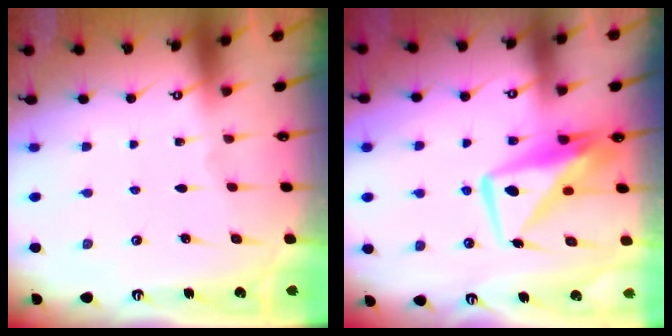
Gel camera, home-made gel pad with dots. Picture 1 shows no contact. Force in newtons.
{"total": 10.0, "press": 9.9, "slide": 1.3}